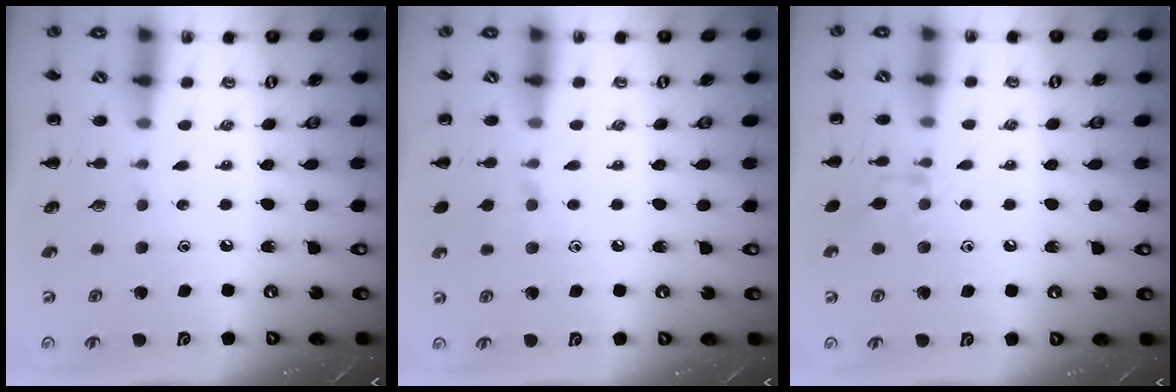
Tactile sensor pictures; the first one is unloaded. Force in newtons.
{"total": 5.2, "press": 4.9, "slide": 1.9}
{"total": 7.4, "press": 7.4, "slide": 1.1}